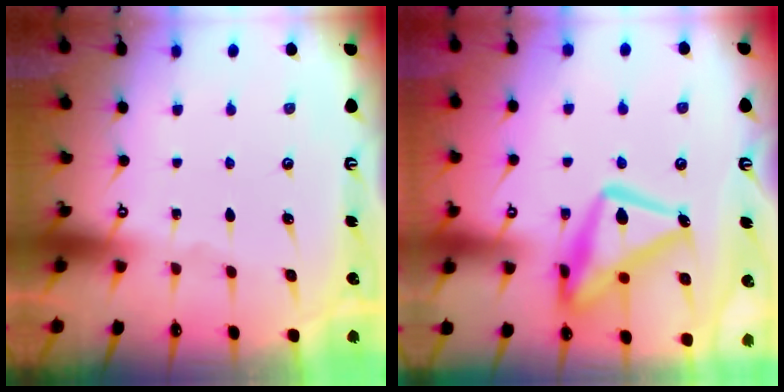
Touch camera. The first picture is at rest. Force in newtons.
{"total": 17.9, "press": 17.9, "slide": 1.5}